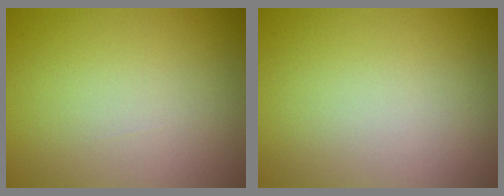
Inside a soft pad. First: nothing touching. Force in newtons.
{"total": 0.0}